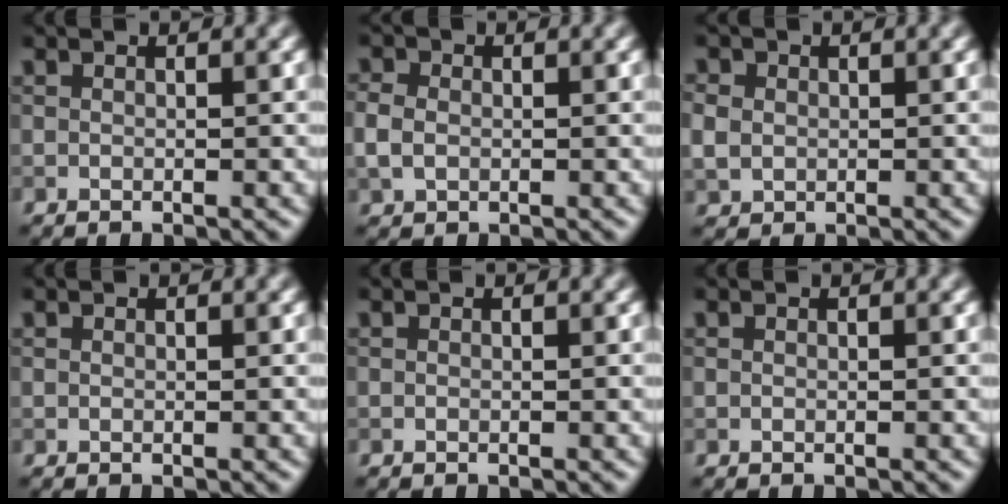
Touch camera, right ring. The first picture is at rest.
{"total": 2.1, "force": [-0.2, 1.7, 1.2], "torque": [-0.028, 0.001, -0.008]}
{"total": 2.1, "force": [0.1, 1.9, 0.9], "torque": [-0.019, 0.001, 0.000]}
{"total": 0.0}
{"total": 0.0}
{"total": 0.0}